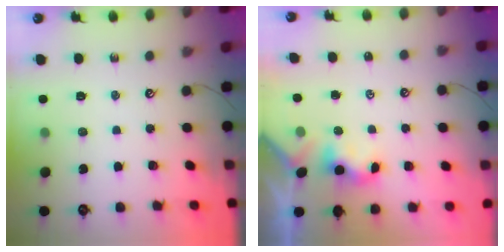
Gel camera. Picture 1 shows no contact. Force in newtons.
{"total": 1.0, "press": 0.9, "slide": 0.4}